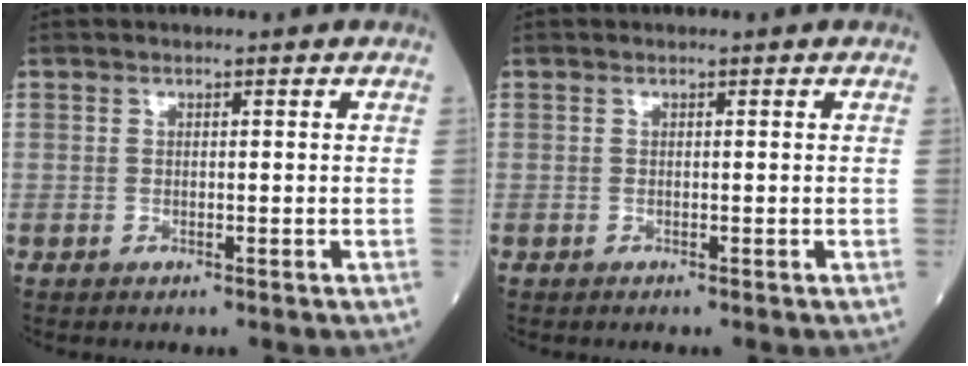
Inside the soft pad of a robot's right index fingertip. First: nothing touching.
{"total": 0.0}